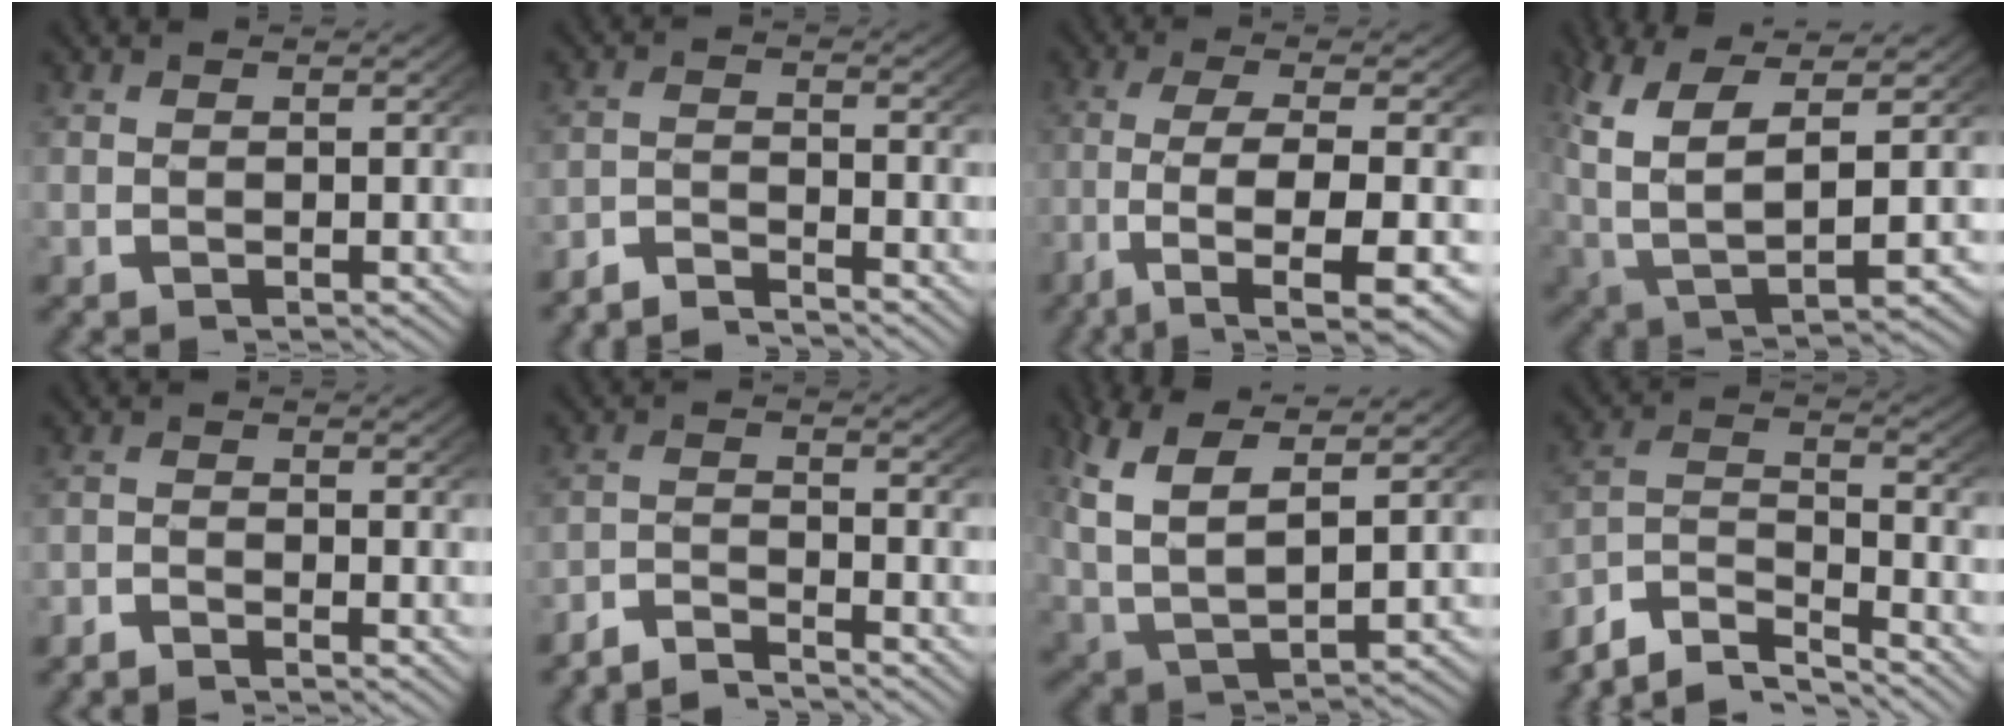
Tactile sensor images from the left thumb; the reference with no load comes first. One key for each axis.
{"total": 3.1, "fx": -3.0, "fy": 0.5, "fz": 0.6, "tx": -0.009, "ty": -0.004, "tz": -0.063}
{"total": 10.3, "fx": -3.1, "fy": 4.2, "fz": 8.9, "tx": -0.184, "ty": -0.036, "tz": -0.024}
{"total": 12.9, "fx": 1.4, "fy": 8.4, "fz": 9.7, "tx": -0.225, "ty": -0.041, "tz": 0.042}
{"total": 1.8, "fx": -1.8, "fy": 0.5, "fz": 0.2, "tx": 0.005, "ty": -0.003, "tz": -0.041}
{"total": 3.6, "fx": -3.3, "fy": 0.8, "fz": 1.0, "tx": -0.018, "ty": -0.004, "tz": -0.068}
{"total": 11.6, "fx": 2.8, "fy": 8.0, "fz": 8.0, "tx": -0.200, "ty": -0.032, "tz": 0.056}
{"total": 9.7, "fx": -4.7, "fy": 6.2, "fz": 5.8, "tx": -0.128, "ty": -0.033, "tz": -0.076}